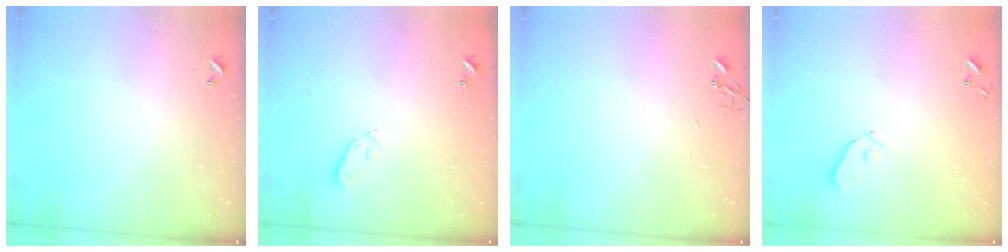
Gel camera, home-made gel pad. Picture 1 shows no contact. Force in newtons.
{"total": 3.5, "press": 3.5, "slide": 0.4}
{"total": 0.0}
{"total": 3.8, "press": 3.8, "slide": 0.4}